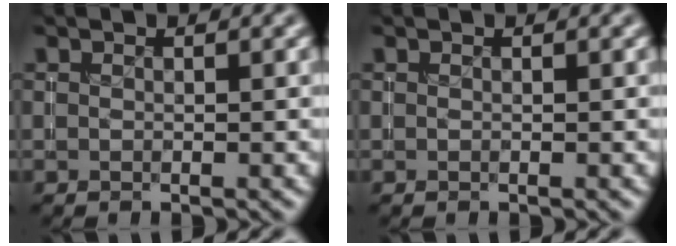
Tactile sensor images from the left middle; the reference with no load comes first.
{"total": 0.0}